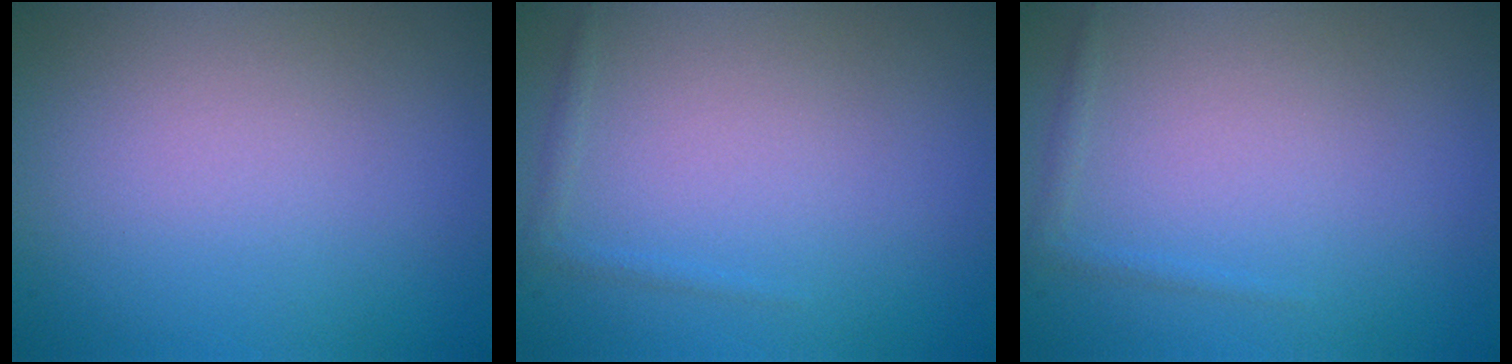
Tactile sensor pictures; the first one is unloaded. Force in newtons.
{"total": 0.6, "press": 0.6, "slide": 0.1}
{"total": 0.6, "press": 0.6, "slide": 0.1}